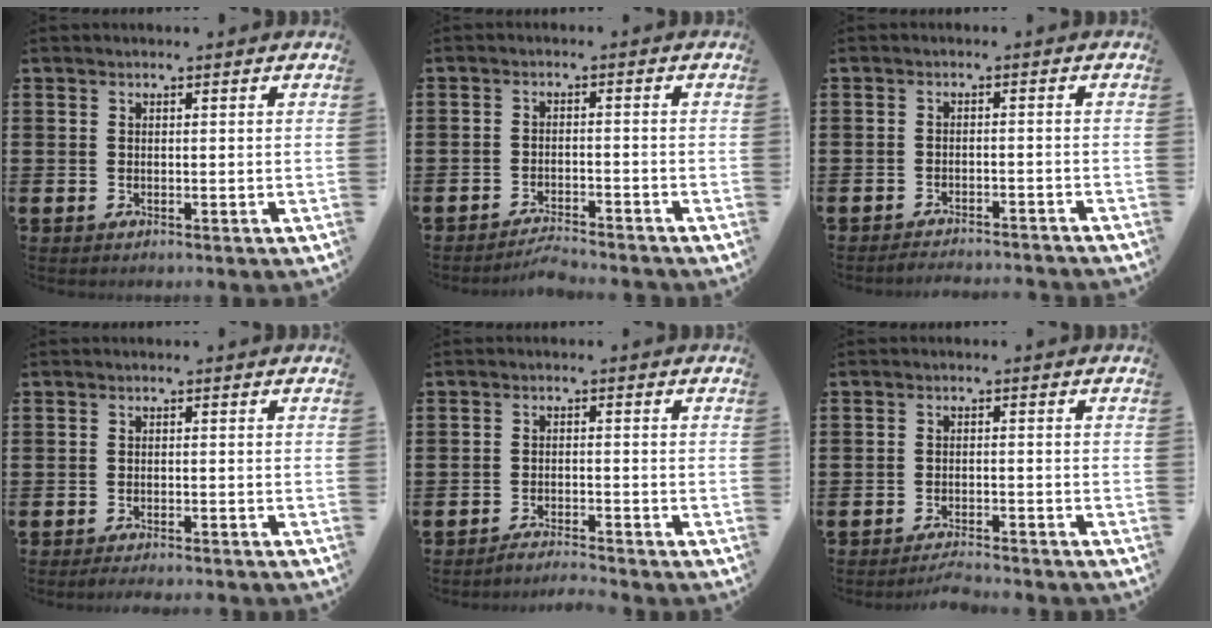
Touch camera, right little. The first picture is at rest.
{"total": 2.5, "force": [-2.5, -0.2, 0.2], "torque": [-0.006, 0.005, -0.052]}
{"total": 1.9, "force": [-1.9, -0.2, 0.0], "torque": [-0.003, 0.005, -0.039]}
{"total": 1.2, "force": [-1.2, -0.2, 0.2], "torque": [-0.004, 0.000, -0.023]}
{"total": 2.1, "force": [-2.1, -0.3, 0.1], "torque": [-0.003, 0.004, -0.044]}
{"total": 2.0, "force": [-1.9, -0.2, 0.4], "torque": [-0.008, 0.007, -0.038]}